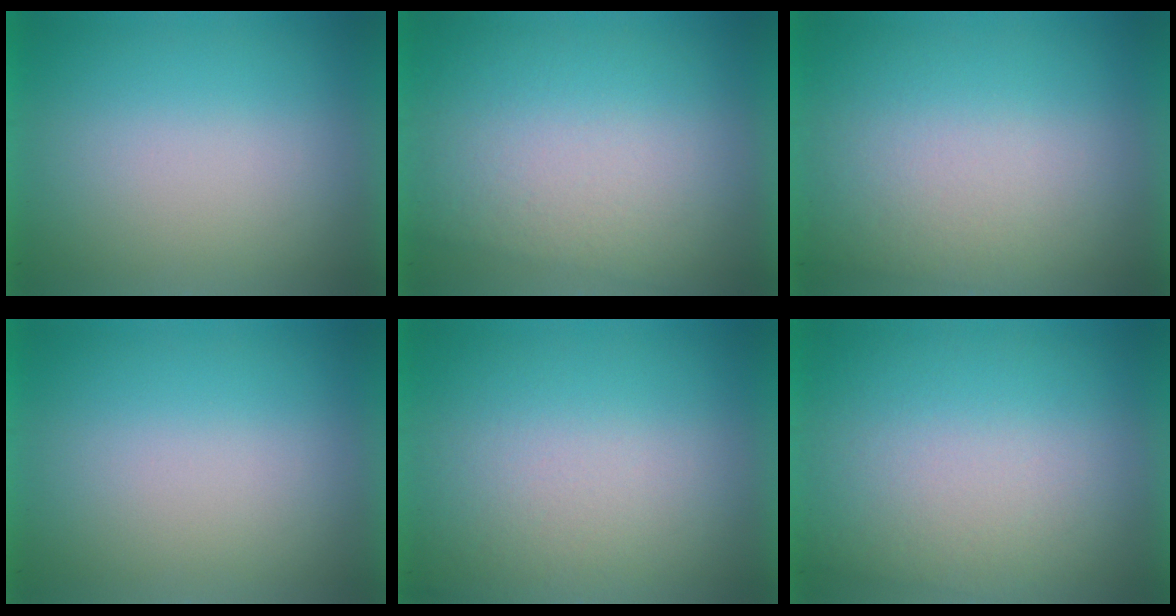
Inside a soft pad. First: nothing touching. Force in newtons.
{"total": 3.1}
{"total": 2.1}
{"total": 0.0}
{"total": 2.7}
{"total": 3.2}